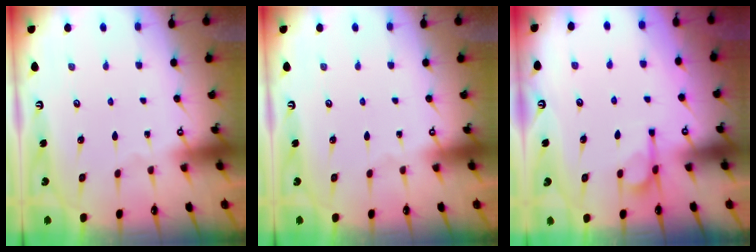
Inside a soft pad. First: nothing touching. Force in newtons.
{"total": 0.0}
{"total": 6.2, "press": 6.2, "slide": 0.7}